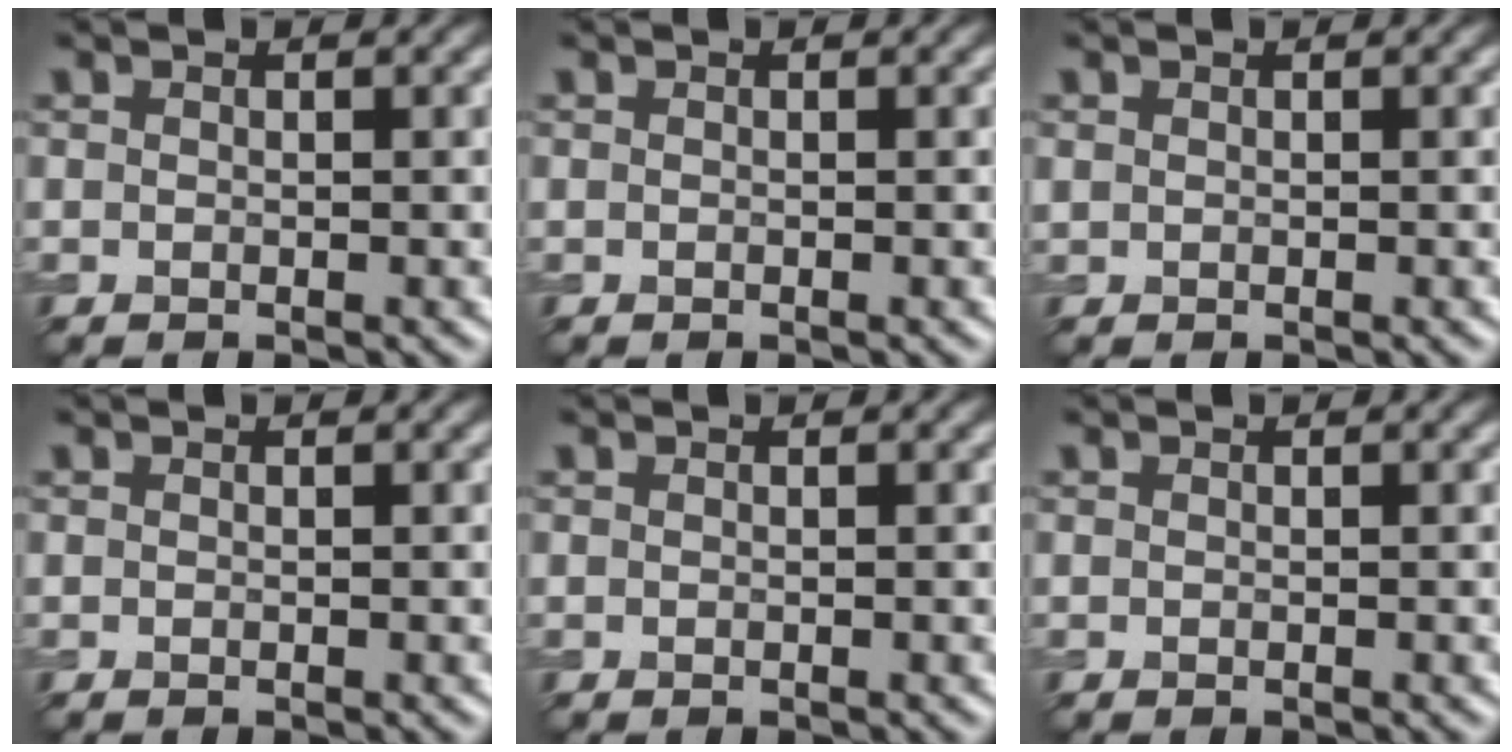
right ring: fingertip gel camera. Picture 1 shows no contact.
{"total": 0.0}
{"total": 0.0}
{"total": 0.0}
{"total": 0.0}
{"total": 0.0}